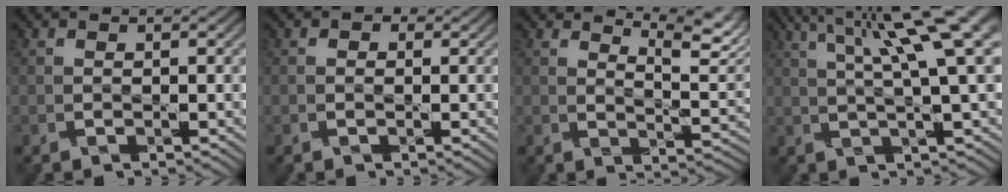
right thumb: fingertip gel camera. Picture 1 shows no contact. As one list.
[{"total": 0.7, "force": [0.0, 0.7, 0.1], "torque": [0.000, -0.002, -0.007]}, {"total": 6.1, "force": [4.5, 1.1, 3.9], "torque": [-0.071, 0.004, 0.074]}, {"total": 11.9, "force": [5.3, 2.1, 10.4], "torque": [-0.155, 0.026, 0.085]}]